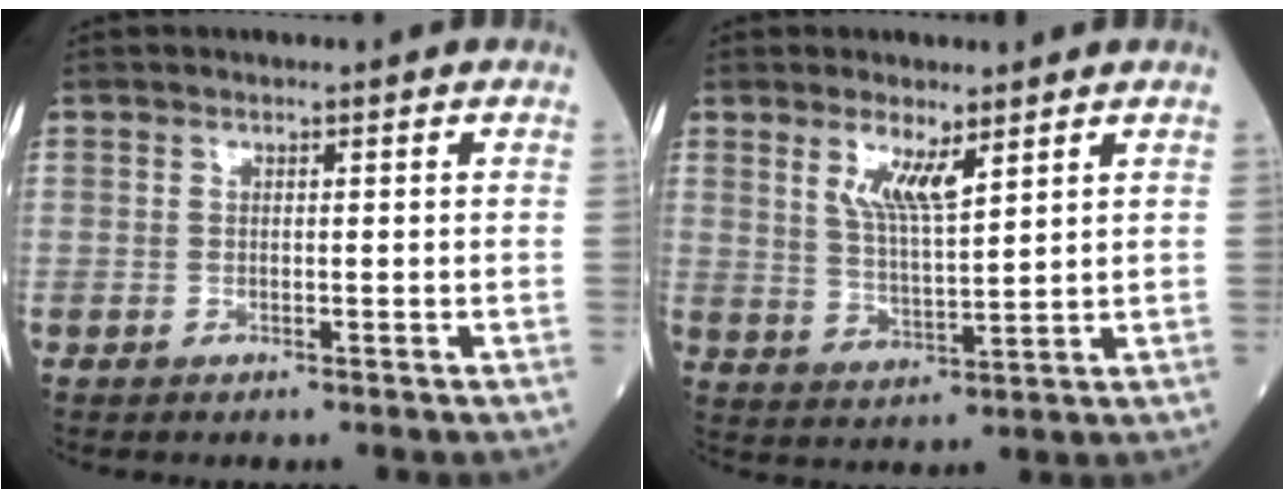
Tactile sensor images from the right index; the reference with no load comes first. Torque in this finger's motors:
{"motor_torque": [0.53, 0.42, 0.14, 0.11]}